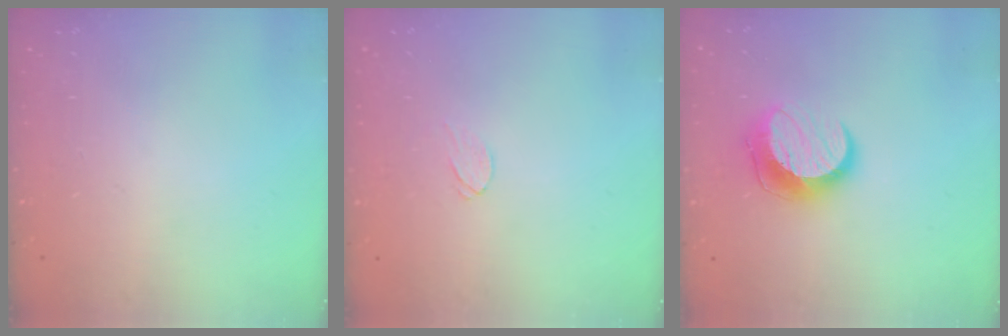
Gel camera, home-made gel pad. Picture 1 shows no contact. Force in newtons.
{"total": 3.6, "press": 3.6, "slide": 0.3}
{"total": 12.1, "press": 12.1, "slide": 0.7}